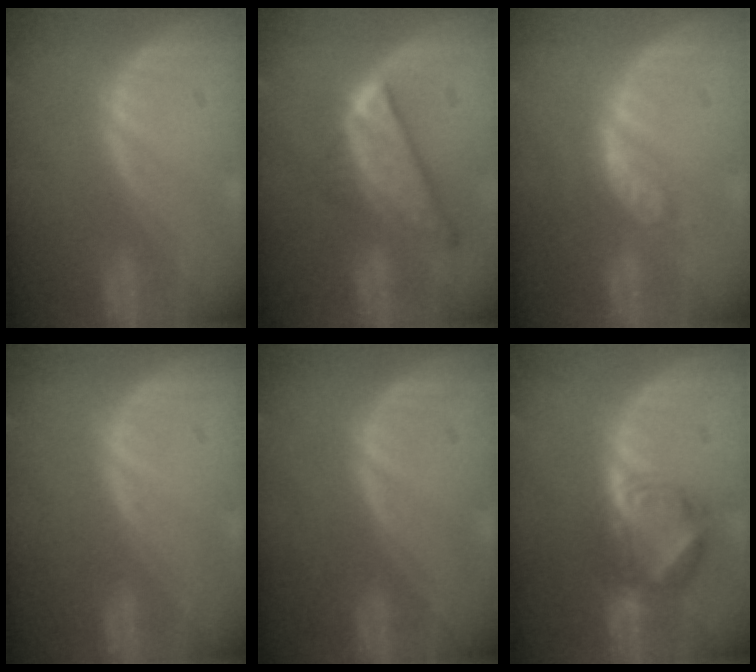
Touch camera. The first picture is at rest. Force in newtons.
{"total": 8.7, "press": 7.5, "slide": 4.4}
{"total": 4.6, "press": 4.2, "slide": 1.9}
{"total": 0.0}
{"total": 0.0}
{"total": 6.4, "press": 6.3, "slide": 0.9}